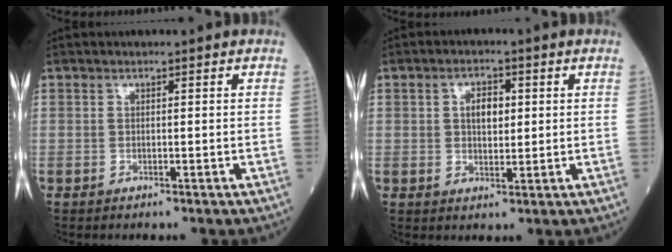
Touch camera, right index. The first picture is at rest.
{"total": 3.9, "force": [0.9, 2.0, 3.2], "torque": [-0.054, 0.003, 0.015]}